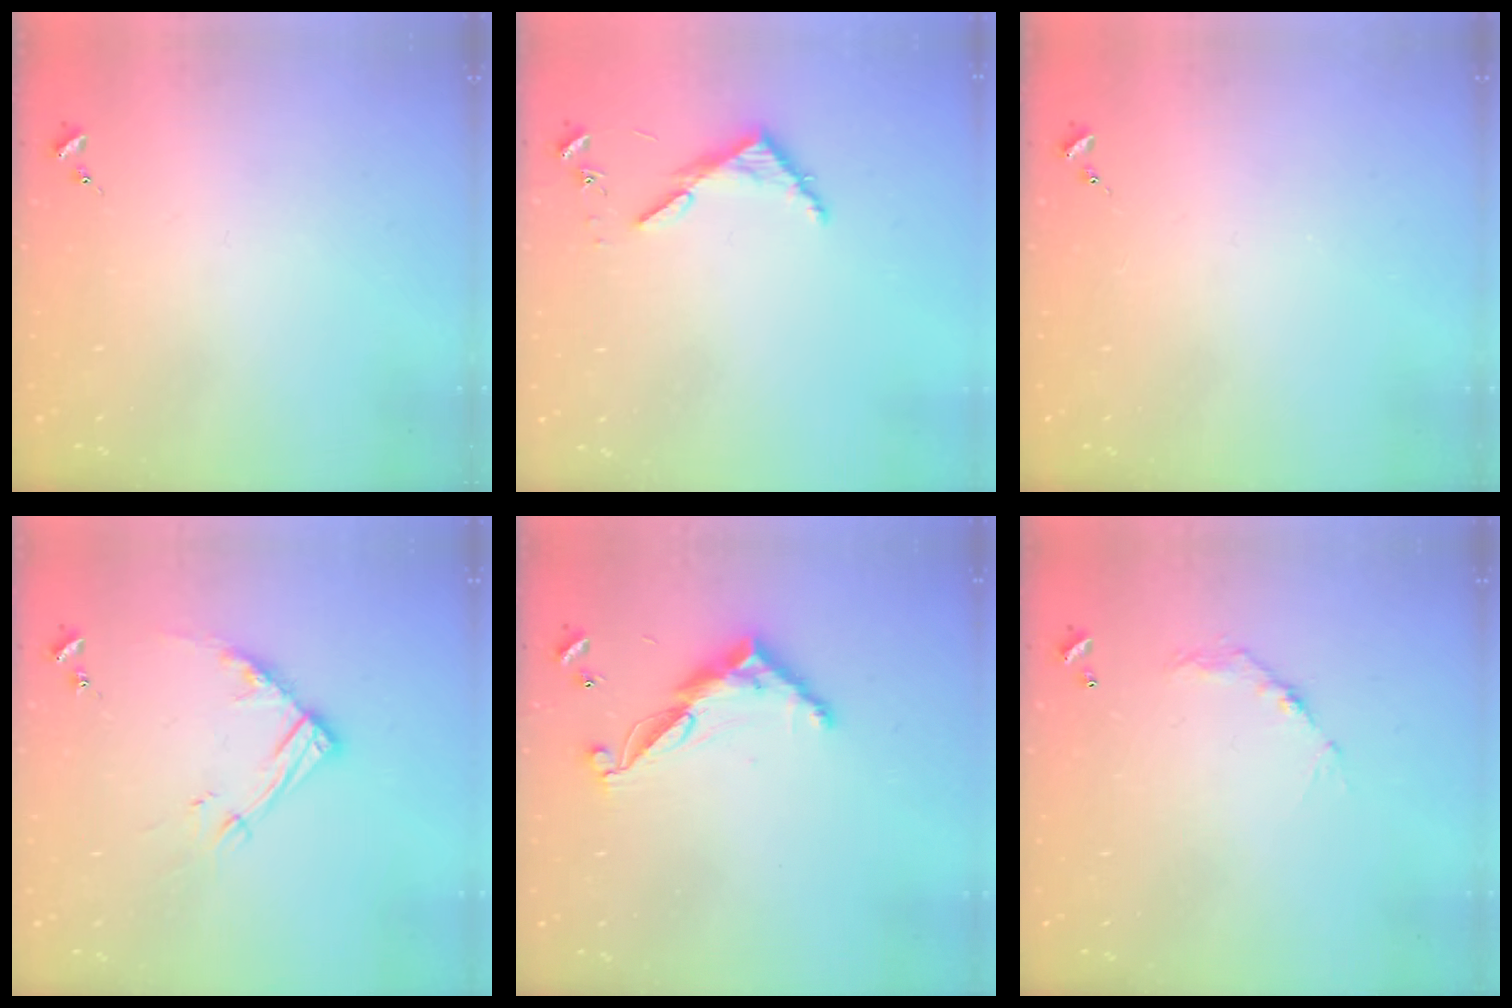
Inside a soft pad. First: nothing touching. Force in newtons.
{"total": 4.0, "press": 4.0, "slide": 0.3}
{"total": 0.0}
{"total": 13.1, "press": 13.0, "slide": 1.3}
{"total": 11.6, "press": 11.6, "slide": 0.4}
{"total": 6.3, "press": 6.3, "slide": 0.4}